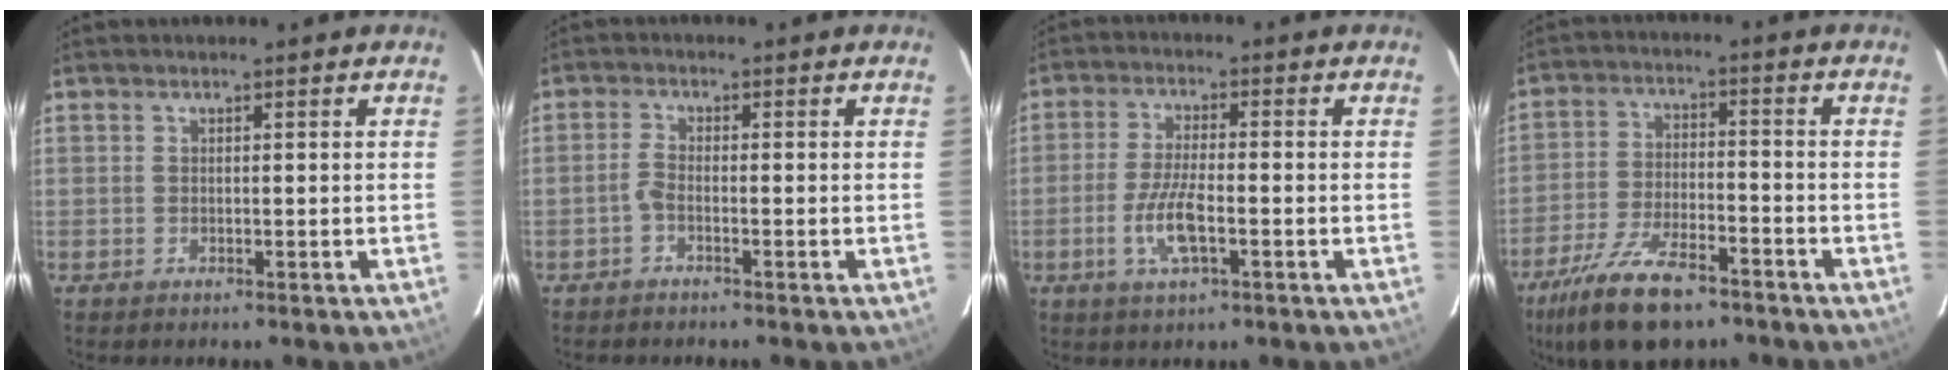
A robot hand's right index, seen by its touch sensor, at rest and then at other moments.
{"total": 1.7, "force": [-1.1, 0.4, 1.3], "torque": [-0.035, 0.005, -0.026]}
{"total": 7.4, "force": [-2.5, 1.9, 6.6], "torque": [-0.140, -0.005, -0.050]}
{"total": 15.3, "force": [-10.9, 5.7, 9.1], "torque": [-0.203, -0.026, -0.193]}